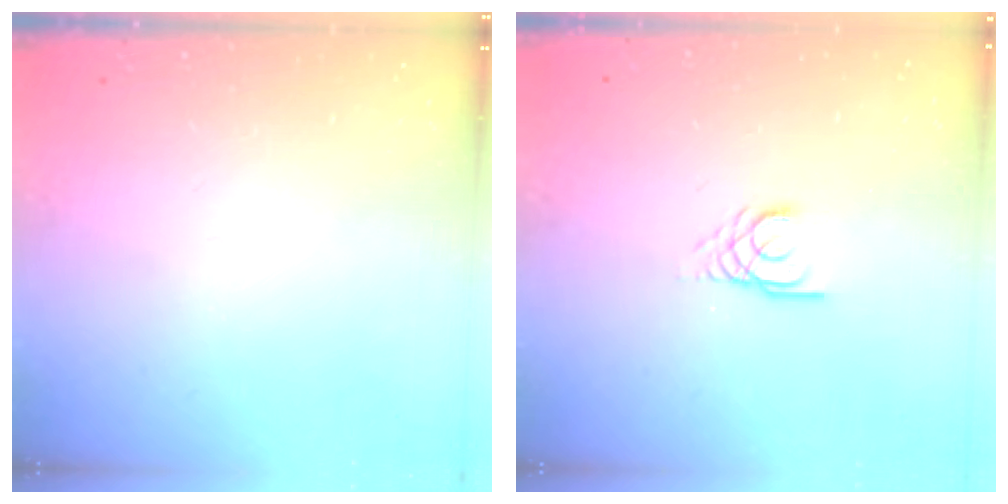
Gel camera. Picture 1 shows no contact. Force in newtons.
{"total": 3.0, "press": 3.0, "slide": 0.3}